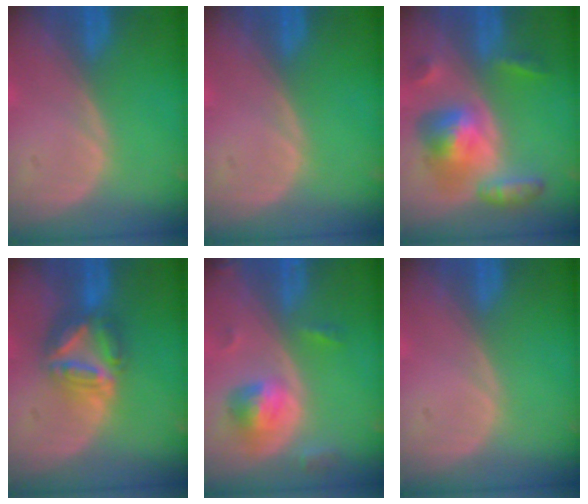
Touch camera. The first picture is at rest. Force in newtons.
{"total": 0.0}
{"total": 7.9, "press": 7.9, "slide": 0.6}
{"total": 7.9, "press": 6.7, "slide": 4.1}
{"total": 5.3, "press": 5.1, "slide": 1.5}
{"total": 0.0}